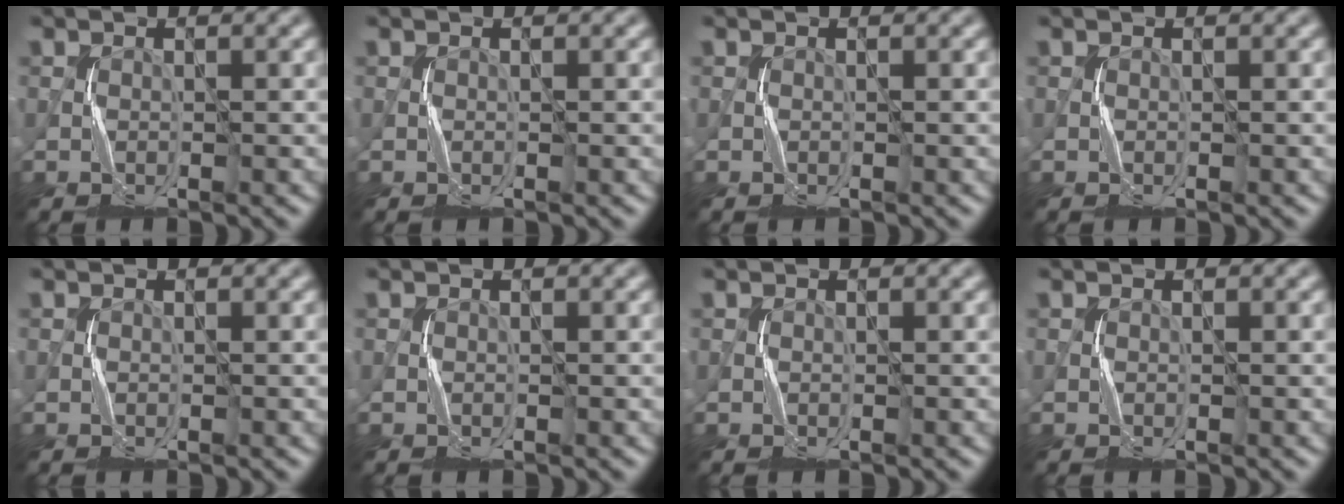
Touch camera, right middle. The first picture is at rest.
{"total": 0.0}
{"total": 0.0}
{"total": 0.0}
{"total": 0.0}
{"total": 0.0}
{"total": 0.0}
{"total": 0.0}